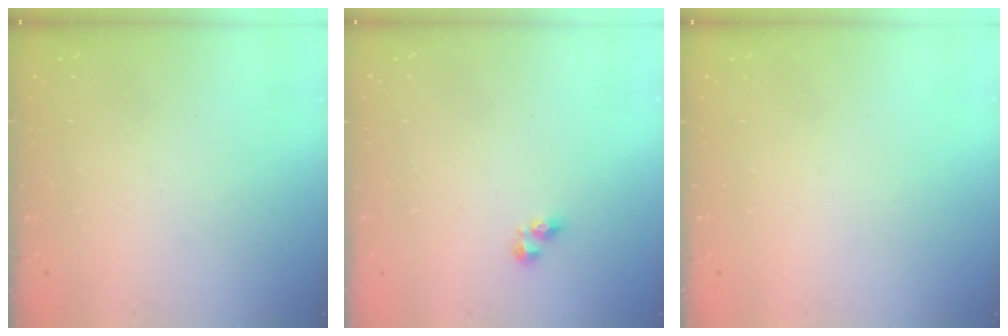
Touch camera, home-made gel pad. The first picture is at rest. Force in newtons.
{"total": 3.4, "press": 3.4, "slide": 0.3}
{"total": 0.0}